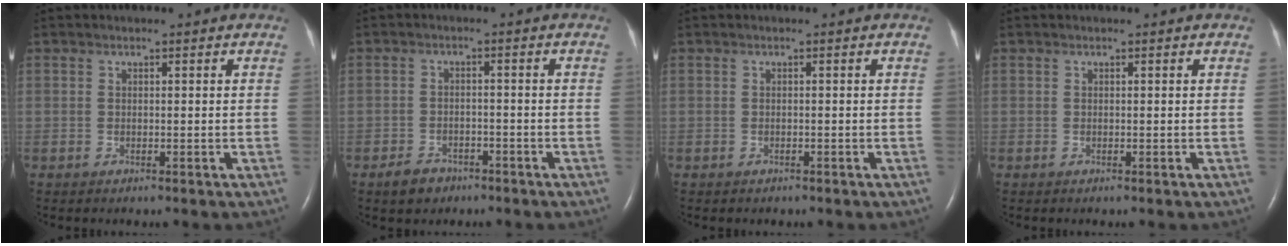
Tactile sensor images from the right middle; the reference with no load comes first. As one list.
[{"total": 3.5, "force": [-2.5, 2.2, 1.1], "torque": [-0.028, 0.004, -0.035]}, {"total": 0.0}, {"total": 0.0}]